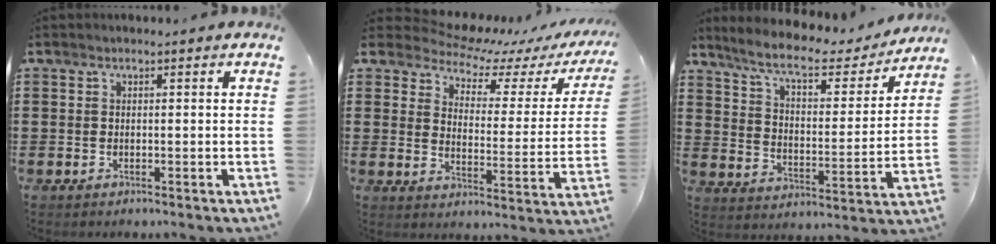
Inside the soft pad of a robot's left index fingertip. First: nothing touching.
{"total": 5.8, "force": [5.6, 1.3, 1.2], "torque": [-0.053, -0.046, 0.094]}
{"total": 7.5, "force": [5.8, 1.7, 4.3], "torque": [-0.106, -0.023, 0.097]}